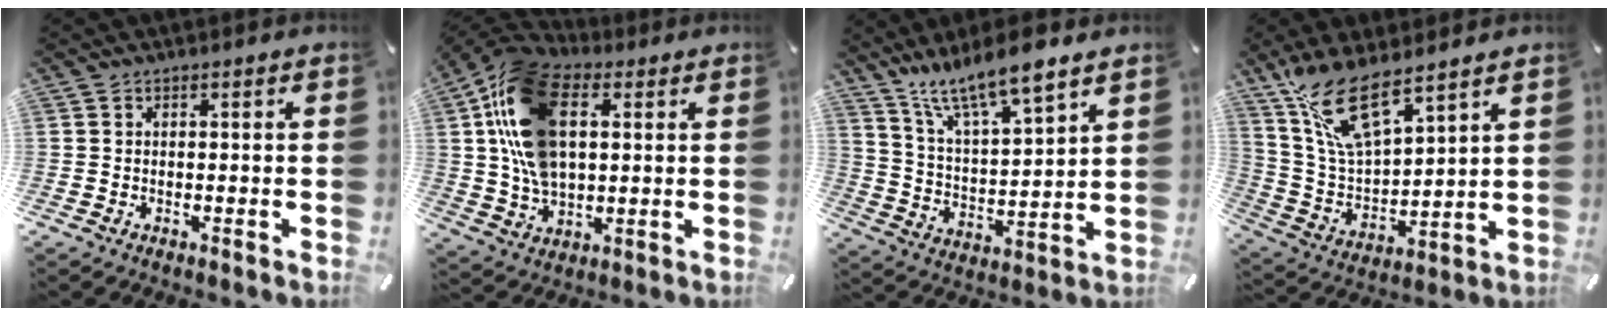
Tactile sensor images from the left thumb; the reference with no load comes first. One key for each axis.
{"total": 19.1, "fx": 4.6, "fy": 12.5, "fz": 13.7, "tx": -0.303, "ty": 0.003, "tz": 0.083}
{"total": 11.1, "fx": 10.3, "fy": 1.5, "fz": 4.0, "tx": -0.093, "ty": -0.078, "tz": 0.180}
{"total": 15.0, "fx": 11.2, "fy": 4.7, "fz": 8.9, "tx": -0.217, "ty": -0.062, "tz": 0.196}